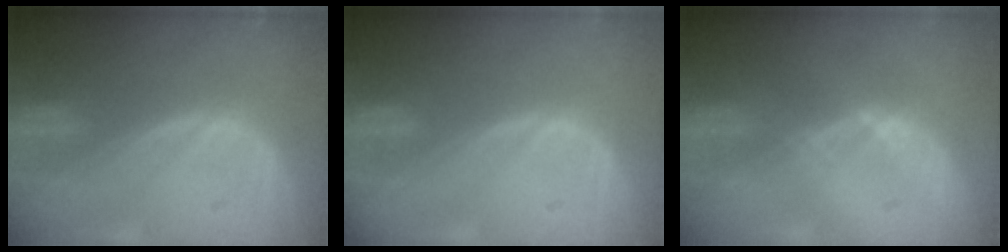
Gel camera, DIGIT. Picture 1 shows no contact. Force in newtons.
{"total": 0.0}
{"total": 1.0, "press": 0.8, "slide": 0.5}